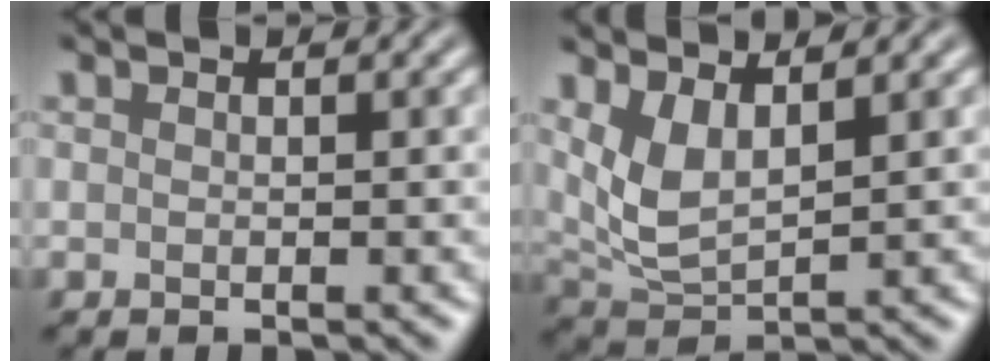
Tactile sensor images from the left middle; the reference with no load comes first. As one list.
[{"total": 3.7, "force": [1.7, 1.4, 2.9], "torque": [-0.073, -0.009, 0.040]}]